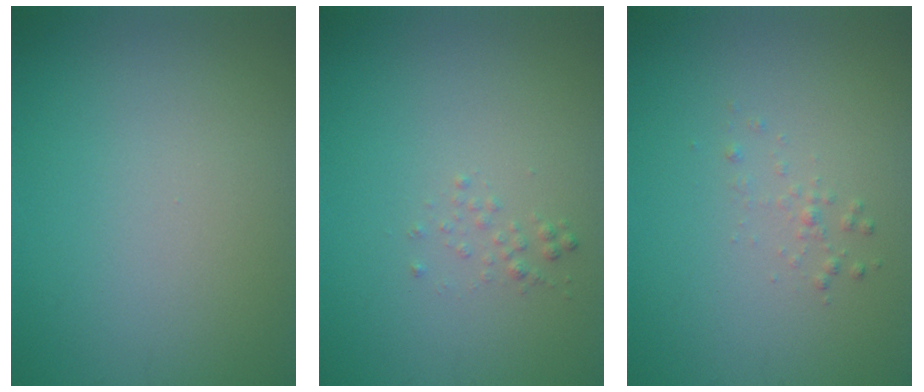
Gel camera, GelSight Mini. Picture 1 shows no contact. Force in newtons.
{"total": 0.8, "press": 0.8, "slide": 0.1}
{"total": 0.7, "press": 0.7, "slide": 0.1}